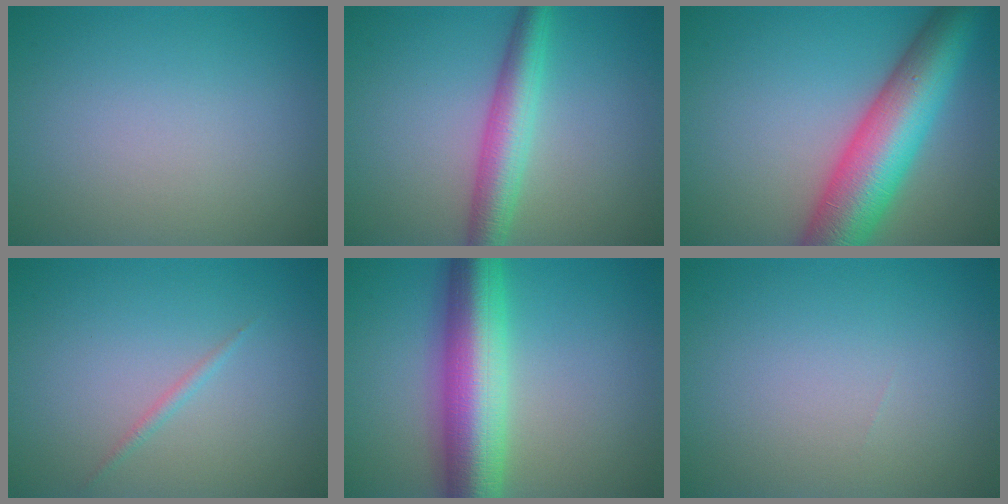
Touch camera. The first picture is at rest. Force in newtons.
{"total": 4.5, "press": 4.5, "slide": 0.1}
{"total": 10.8, "press": 10.8, "slide": 0.3}
{"total": 0.7, "press": 0.7, "slide": 0.0}
{"total": 9.9, "press": 9.9, "slide": 0.1}
{"total": 0.0}